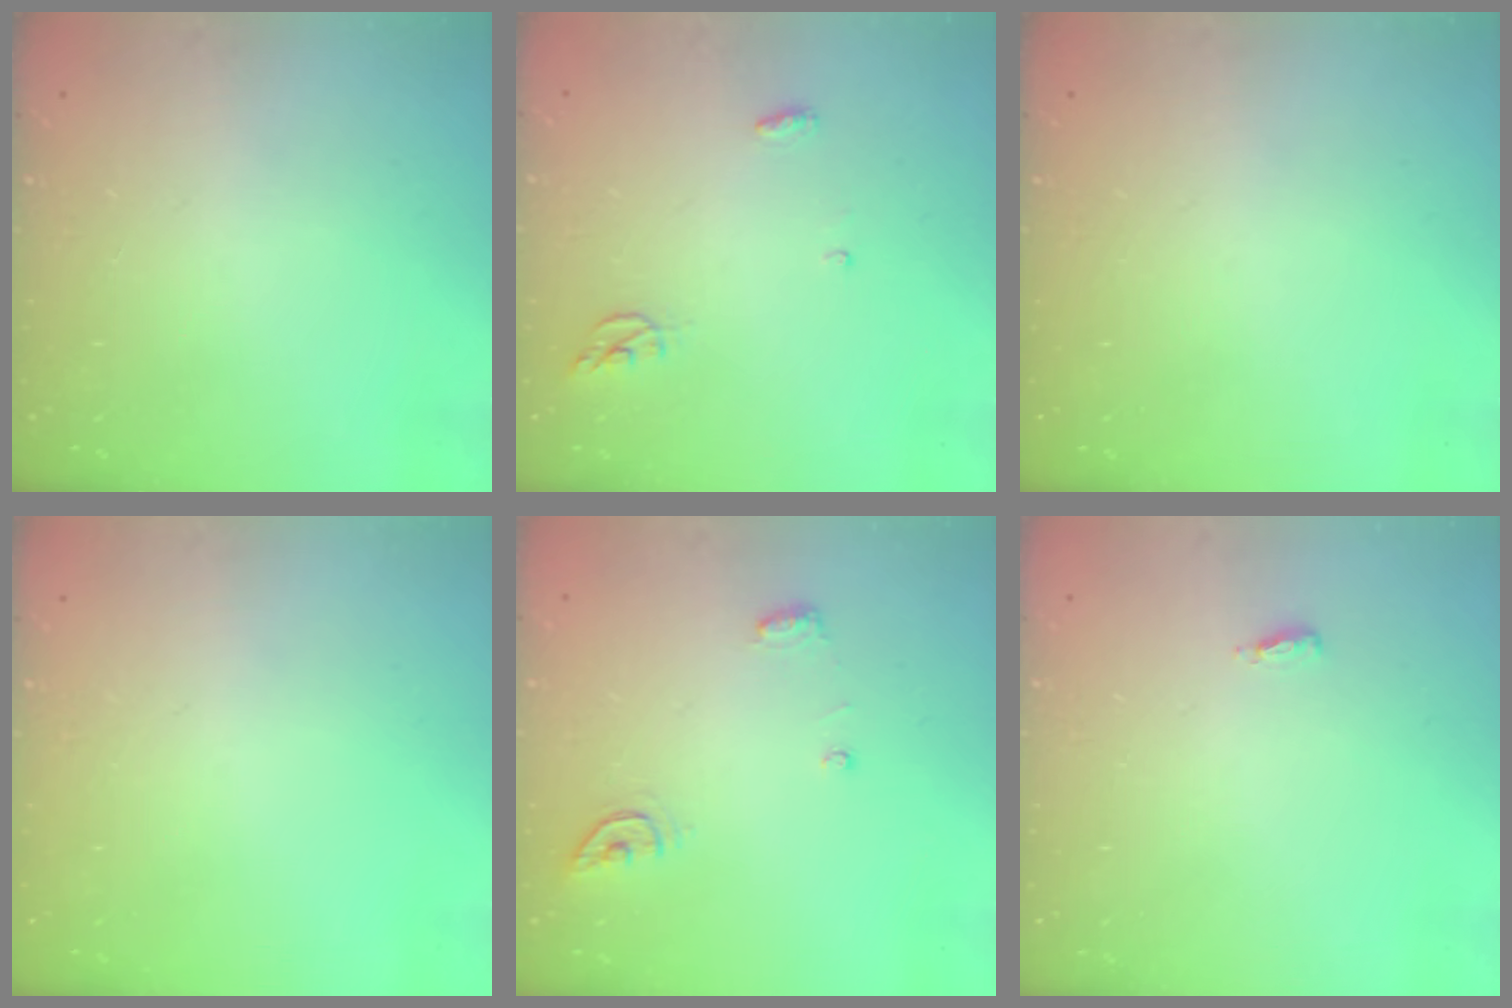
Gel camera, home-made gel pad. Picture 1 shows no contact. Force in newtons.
{"total": 4.9, "press": 4.9, "slide": 0.2}
{"total": 0.0}
{"total": 0.0}
{"total": 5.5, "press": 5.5, "slide": 0.2}
{"total": 3.7, "press": 3.6, "slide": 1.0}